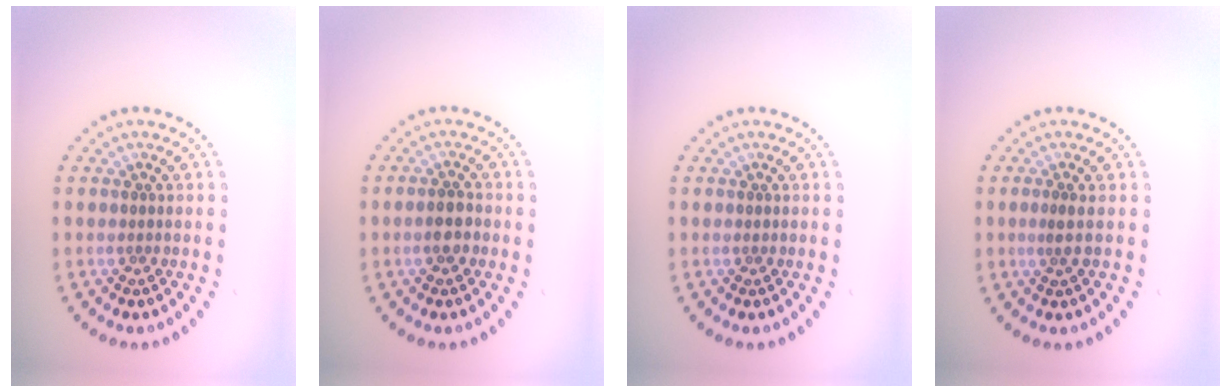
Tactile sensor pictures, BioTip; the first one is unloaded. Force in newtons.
{"total": 1.8, "press": 1.8, "slide": 0.6}
{"total": 0.0}
{"total": 0.8, "press": 0.6, "slide": 0.6}